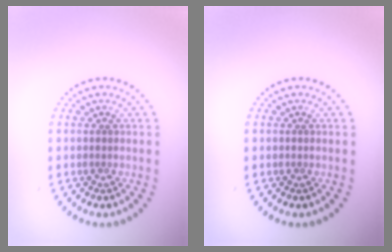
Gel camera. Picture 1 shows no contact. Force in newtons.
{"total": 0.0}